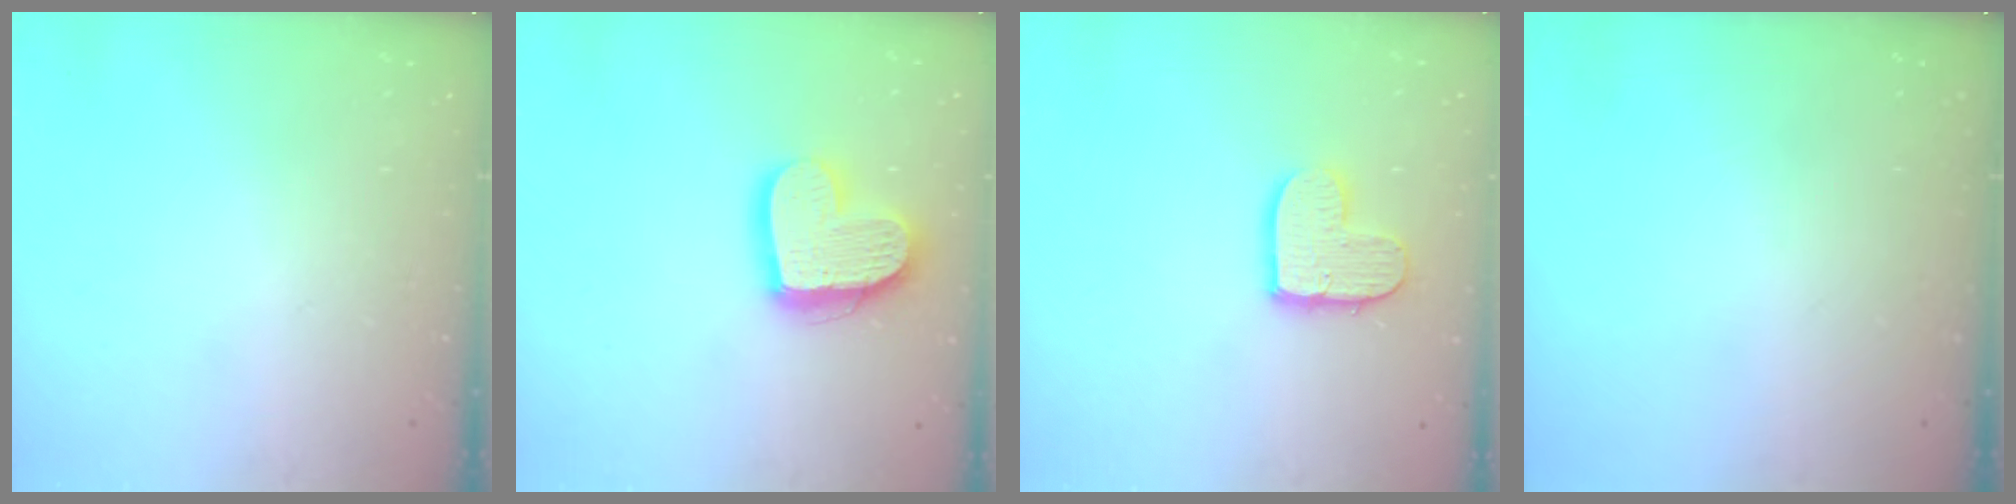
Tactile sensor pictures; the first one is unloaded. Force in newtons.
{"total": 16.9, "press": 16.8, "slide": 1.6}
{"total": 10.1, "press": 10.1, "slide": 0.7}
{"total": 0.0}